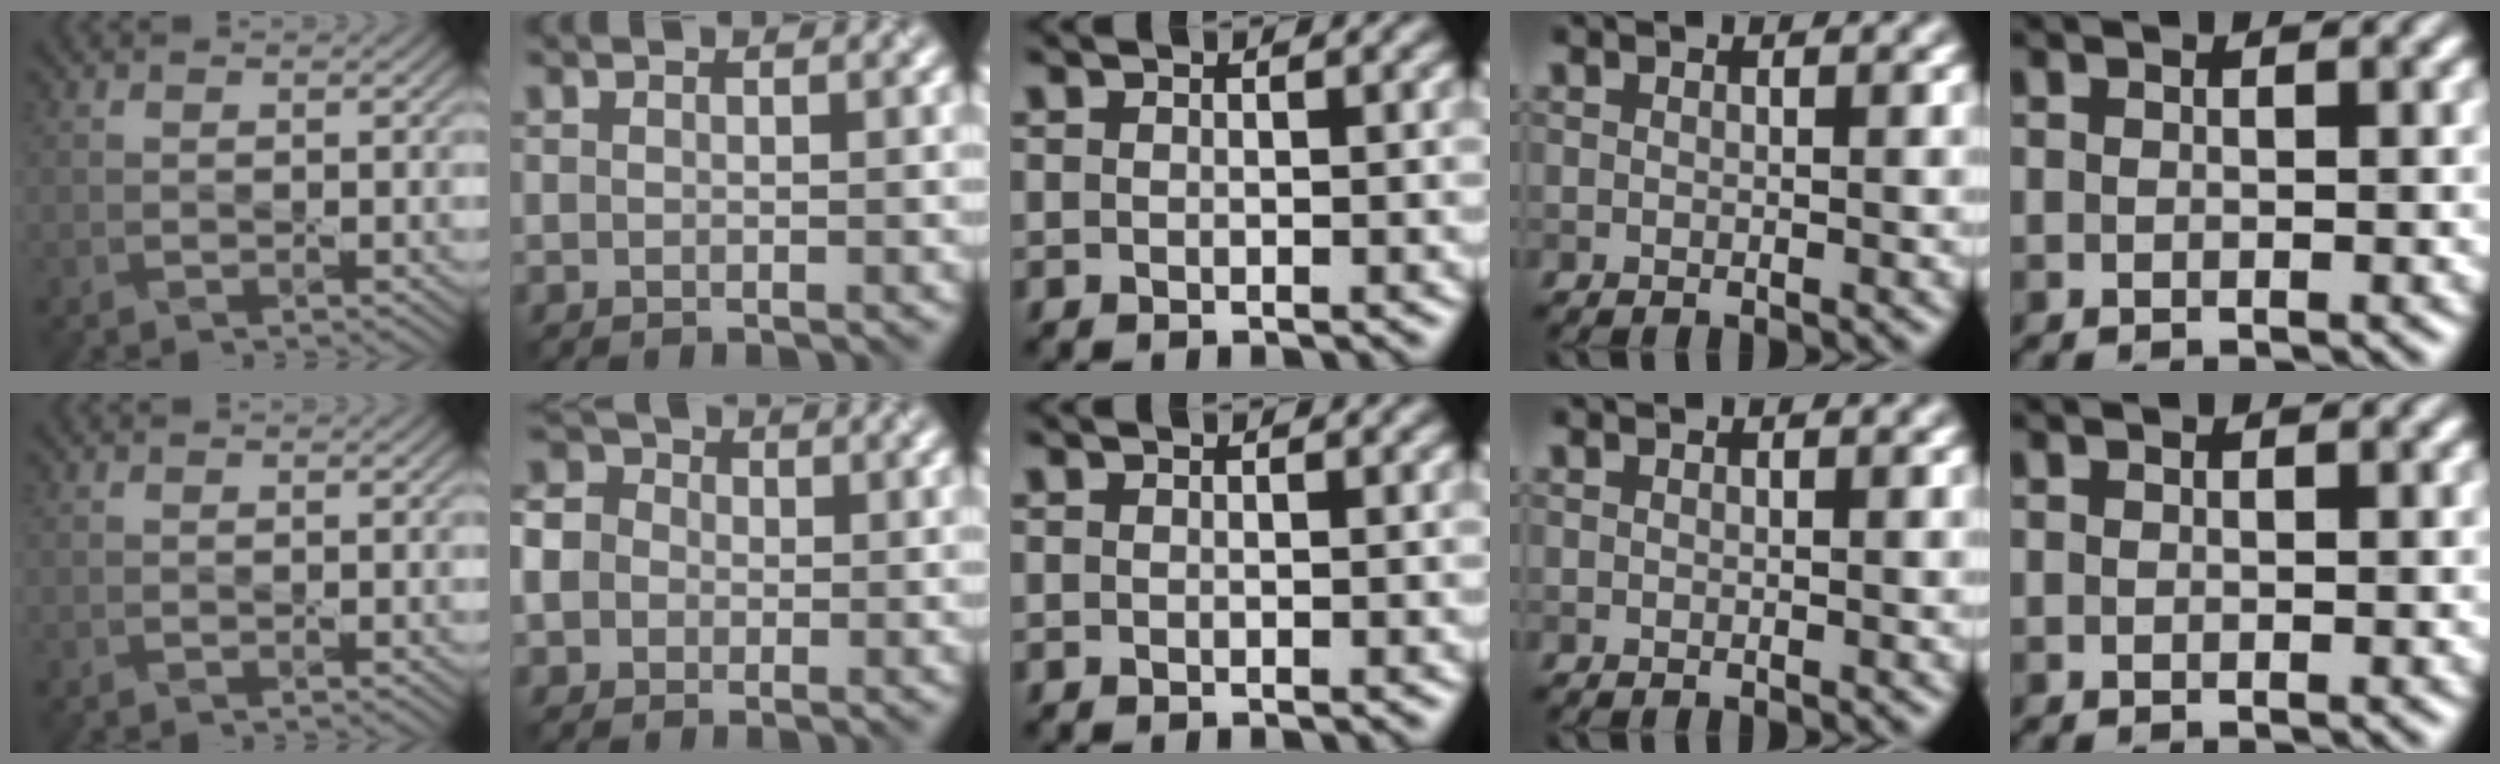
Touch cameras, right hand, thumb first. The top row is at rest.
{"index": {"total": 6.1, "force": [-0.5, 5.6, 2.5], "torque": [-0.057, 0.025, -0.040]}}